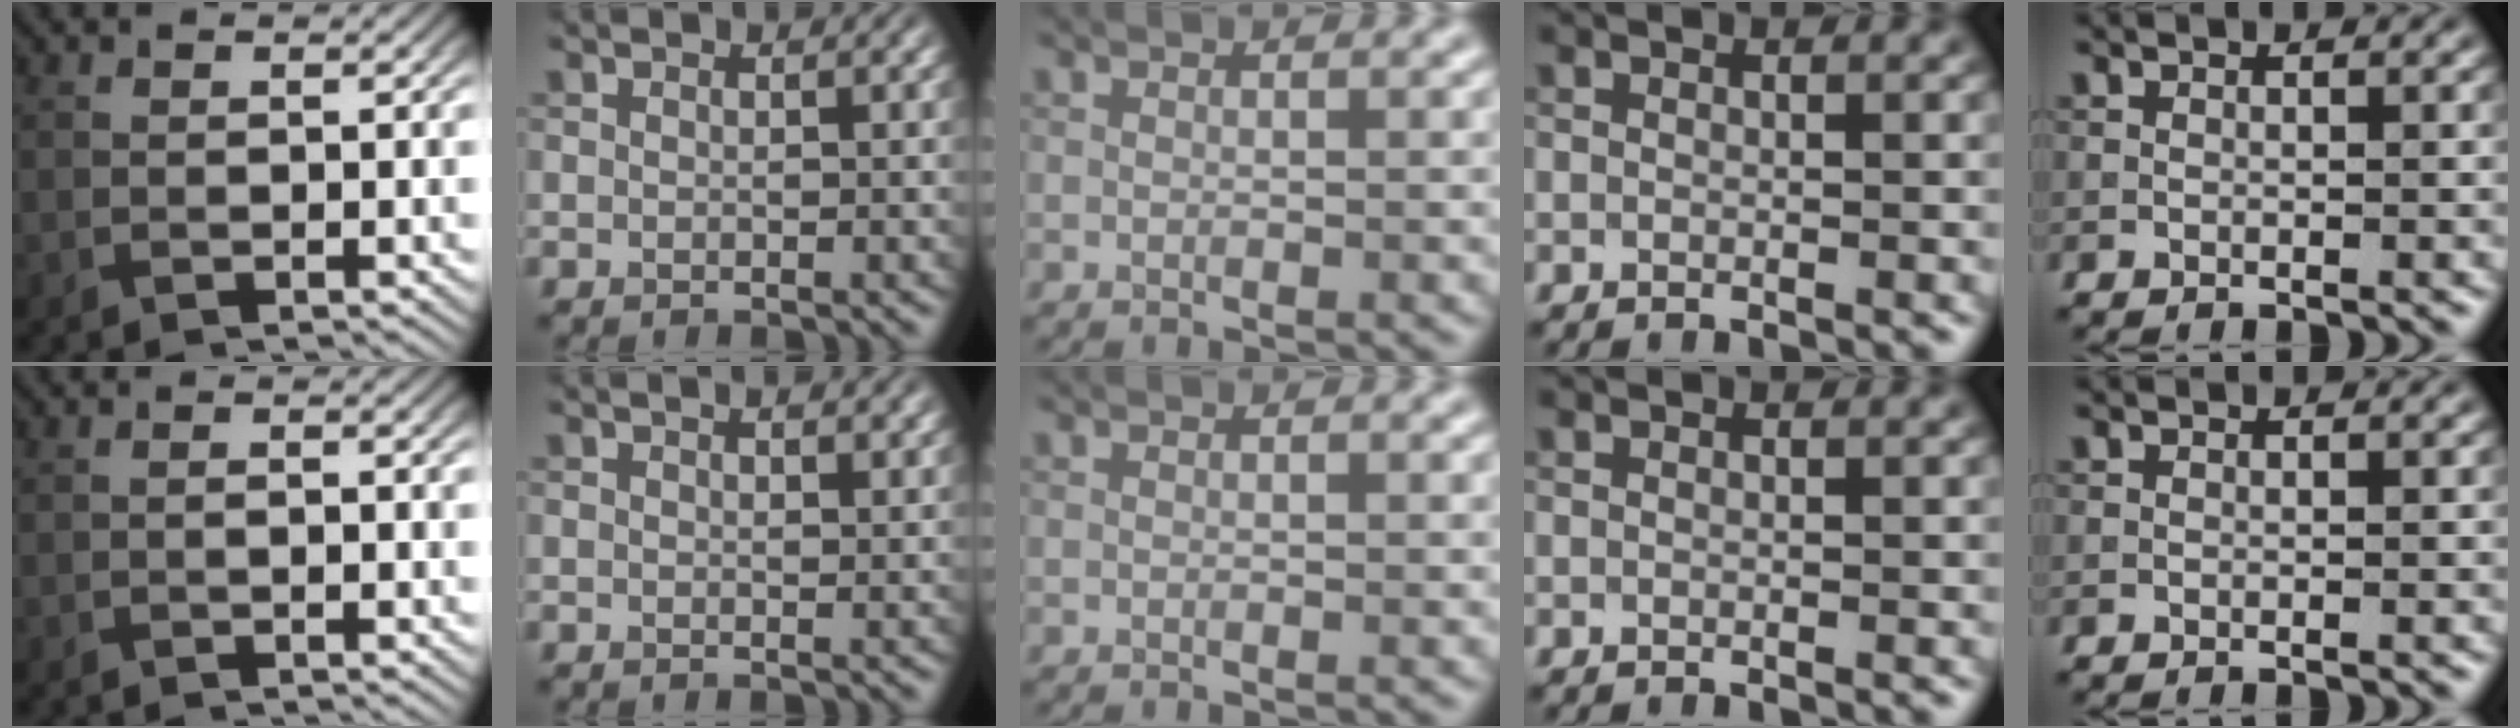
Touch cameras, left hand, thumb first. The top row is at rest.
{"thumb": {"total": 0.8, "force": [-0.3, 0.3, 0.7], "torque": [-0.011, 0.001, -0.006]}, "index": {"total": 1.5, "force": [1.0, 0.4, 1.1], "torque": [-0.010, 0.001, 0.017]}}